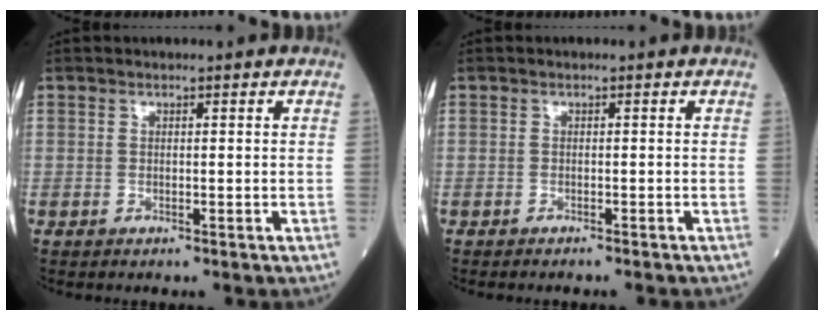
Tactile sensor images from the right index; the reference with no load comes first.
{"total": 2.2, "force": [-2.0, 0.1, 0.8], "torque": [-0.012, -0.002, -0.025]}